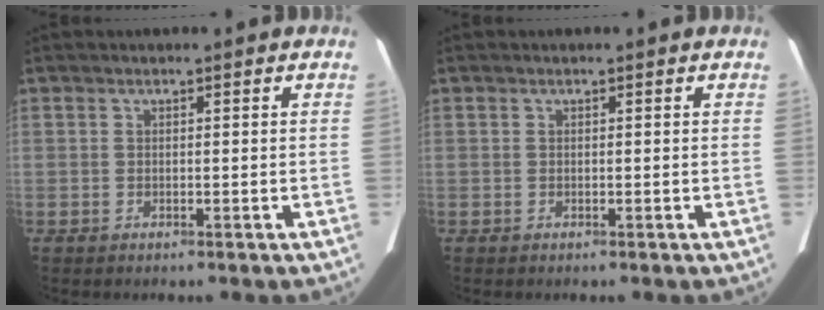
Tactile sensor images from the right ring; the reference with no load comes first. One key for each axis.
{"total": 0.0}